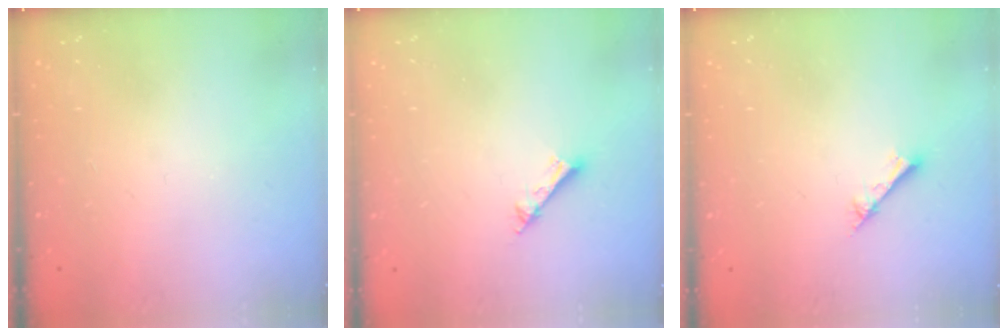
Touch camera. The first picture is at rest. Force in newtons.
{"total": 3.6, "press": 3.6, "slide": 0.2}
{"total": 1.6, "press": 1.6, "slide": 0.2}